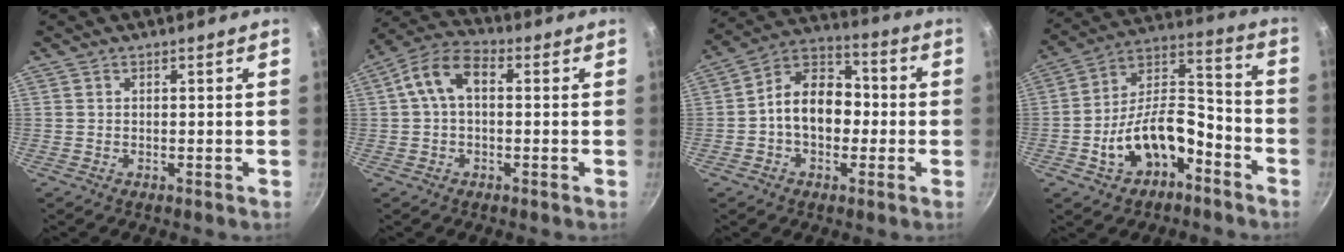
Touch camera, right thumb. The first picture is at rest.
{"total": 8.6, "force": [1.0, 5.3, 6.7], "torque": [-0.126, 0.032, 0.005]}
{"total": 12.7, "force": [-1.2, 9.2, 8.7], "torque": [-0.094, 0.044, -0.040]}
{"total": 16.4, "force": [-7.2, 9.3, 11.4], "torque": [-0.163, 0.080, -0.122]}